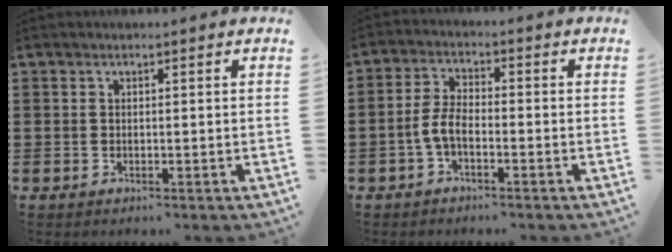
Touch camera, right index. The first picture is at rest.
{"total": 4.1, "force": [-1.8, 1.7, 3.3], "torque": [-0.086, -0.002, -0.041]}